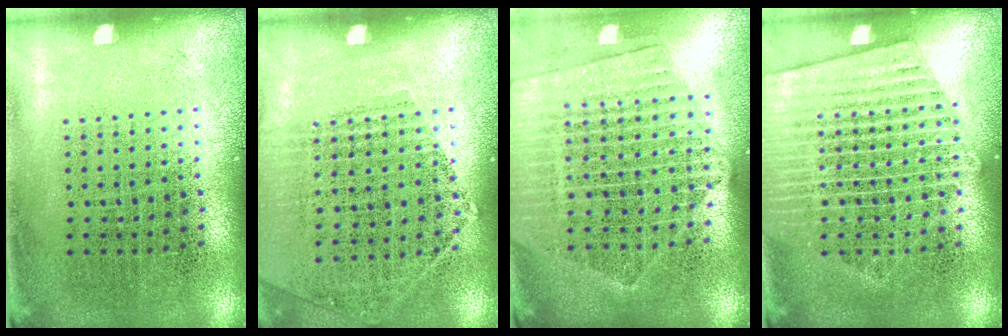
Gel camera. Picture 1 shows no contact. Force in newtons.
{"total": 1.2, "press": 1.0, "slide": 0.5}
{"total": 2.3, "press": 2.1, "slide": 1.1}
{"total": 1.9, "press": 1.9, "slide": 0.3}